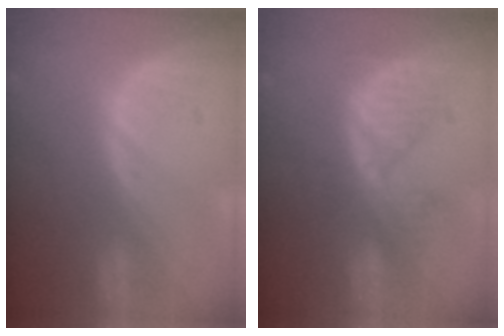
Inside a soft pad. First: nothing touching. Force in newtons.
{"total": 6.0, "press": 5.9, "slide": 0.6}